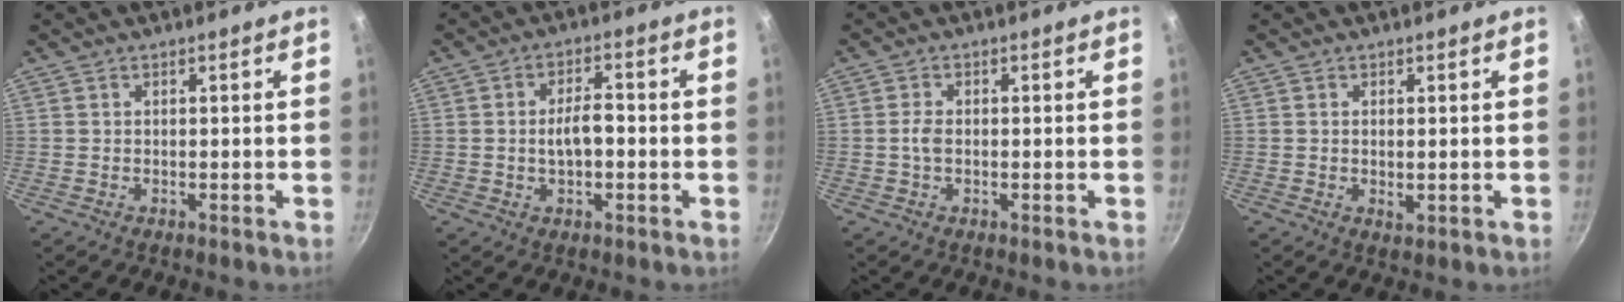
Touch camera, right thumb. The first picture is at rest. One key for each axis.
{"total": 5.8, "fx": -0.8, "fy": 2.9, "fz": 5.0, "tx": -0.071, "ty": 0.022, "tz": -0.014}
{"total": 2.1, "fx": -0.3, "fy": 1.1, "fz": 1.7, "tx": -0.038, "ty": 0.007, "tz": -0.009}
{"total": 1.7, "fx": 0.0, "fy": 0.7, "fz": 1.5, "tx": -0.025, "ty": -0.004, "tz": 0.001}